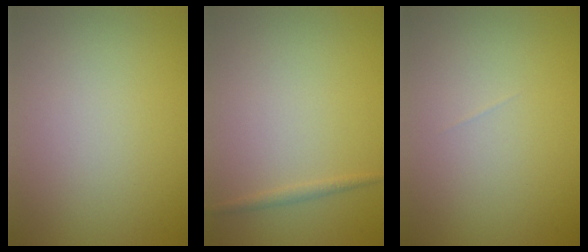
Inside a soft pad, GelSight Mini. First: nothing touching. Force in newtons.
{"total": 0.8, "press": 0.8, "slide": 0.1}
{"total": 0.0}